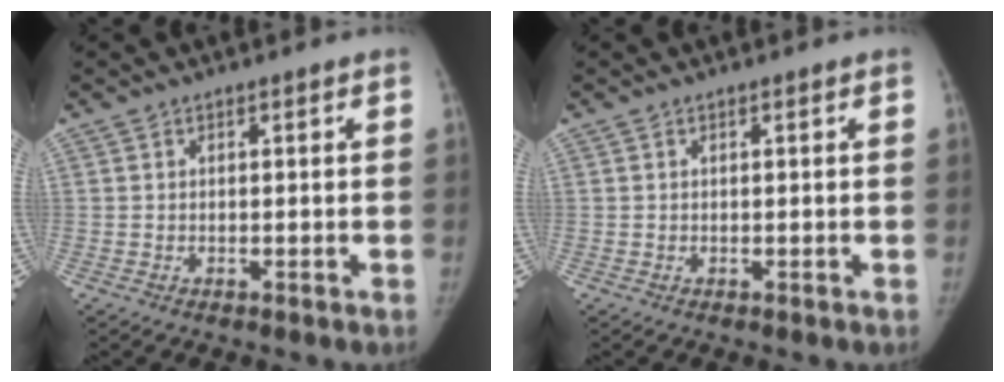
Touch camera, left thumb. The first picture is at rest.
{"total": 0.0}